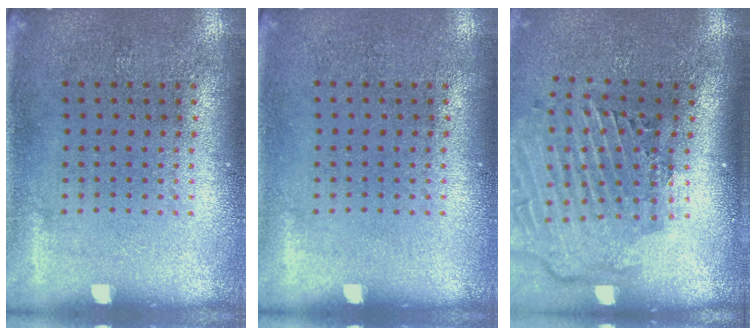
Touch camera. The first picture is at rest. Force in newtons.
{"total": 0.0}
{"total": 2.9, "press": 2.2, "slide": 1.8}